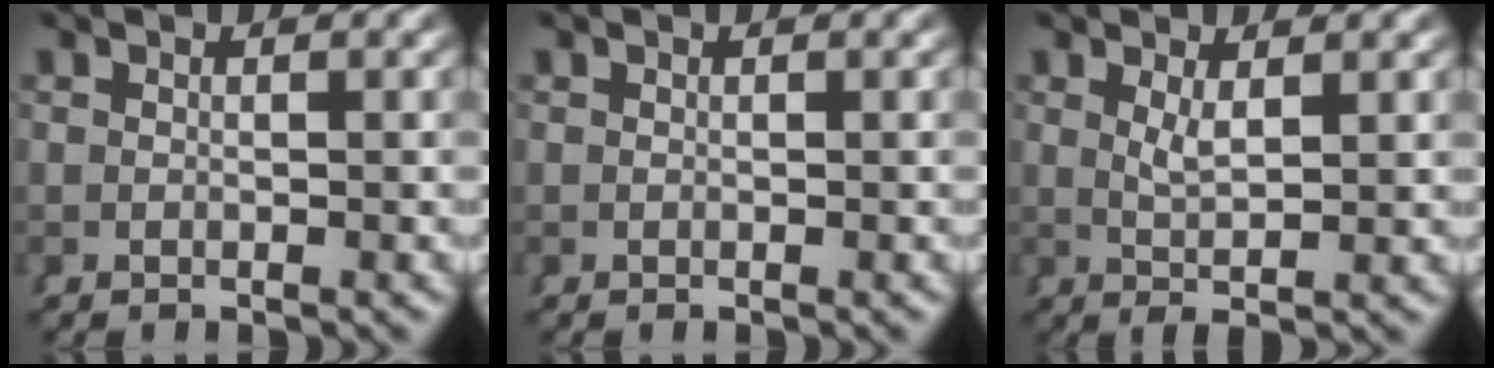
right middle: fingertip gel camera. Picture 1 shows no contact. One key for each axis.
{"total": 0.0}
{"total": 2.3, "fx": 0.7, "fy": -0.6, "fz": 2.1, "tx": -0.035, "ty": -0.012, "tz": 0.022}